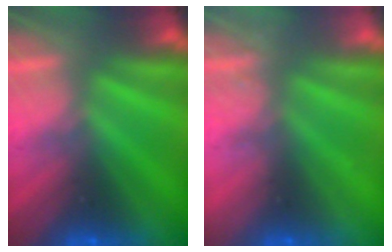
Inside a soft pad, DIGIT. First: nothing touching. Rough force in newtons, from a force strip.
{"total": 2.2}